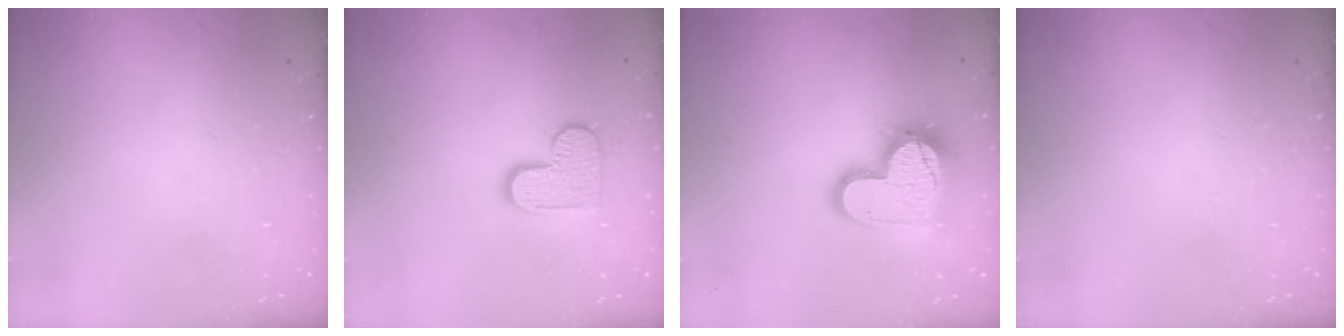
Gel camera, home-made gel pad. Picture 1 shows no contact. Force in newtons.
{"total": 9.8, "press": 9.8, "slide": 0.6}
{"total": 17.9, "press": 17.9, "slide": 1.5}
{"total": 0.0}